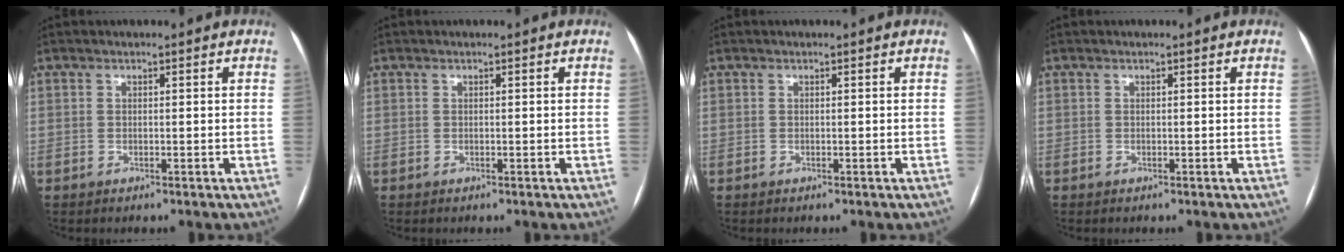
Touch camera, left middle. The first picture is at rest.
{"total": 0.0}
{"total": 0.0}
{"total": 0.0}